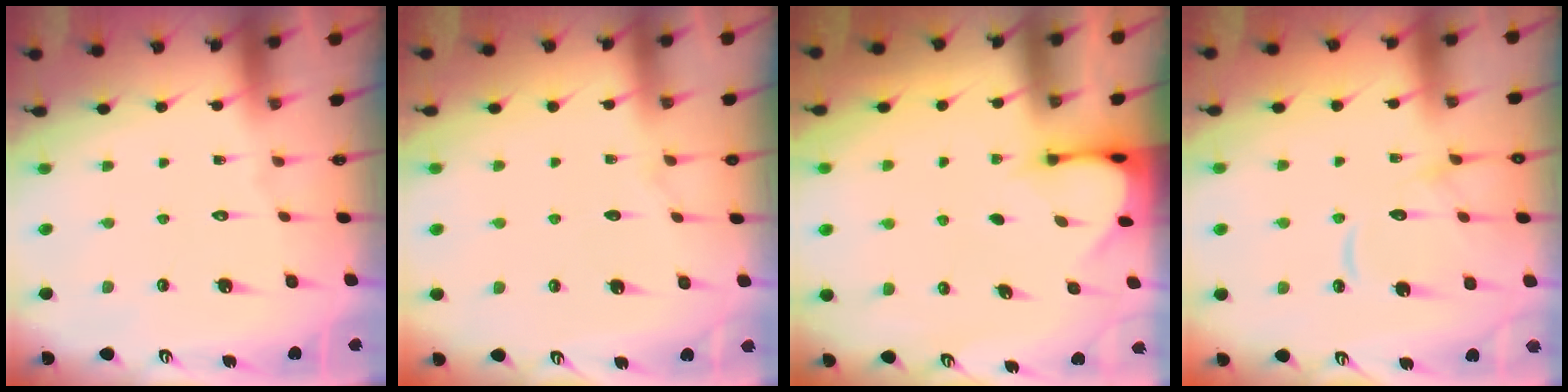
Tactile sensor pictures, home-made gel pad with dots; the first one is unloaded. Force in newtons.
{"total": 5.5, "press": 5.4, "slide": 0.8}
{"total": 3.0, "press": 3.0, "slide": 0.2}
{"total": 12.3, "press": 12.2, "slide": 1.3}